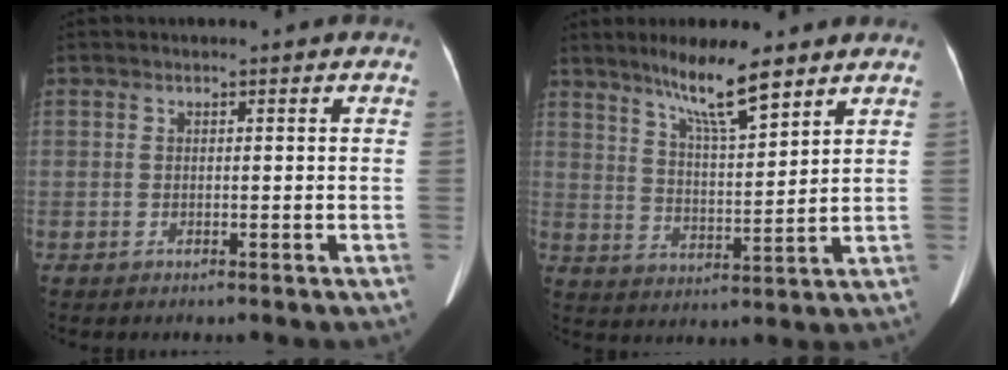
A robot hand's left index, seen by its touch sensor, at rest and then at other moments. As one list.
[{"total": 9.7, "force": [7.2, 0.7, 6.4], "torque": [-0.117, -0.004, 0.130]}]